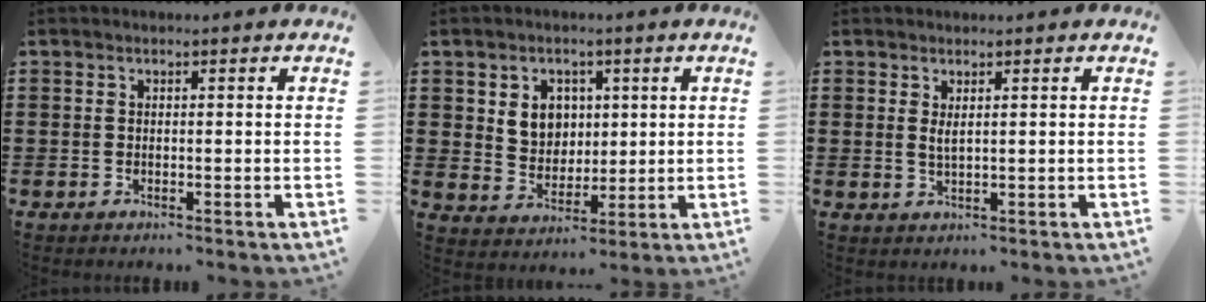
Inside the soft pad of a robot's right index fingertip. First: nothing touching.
{"total": 5.6, "force": [1.6, 4.8, 2.2], "torque": [-0.049, 0.008, 0.026]}
{"total": 1.5, "force": [0.7, 0.2, 1.3], "torque": [-0.027, -0.001, 0.013]}